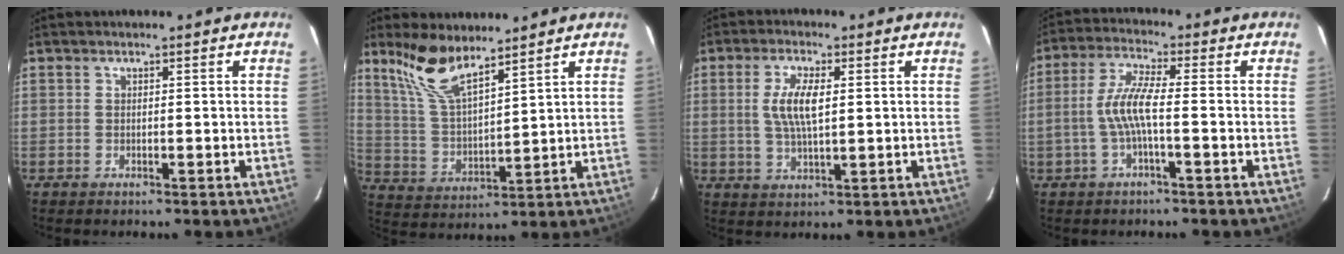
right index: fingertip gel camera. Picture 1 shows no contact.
{"total": 10.3, "force": [7.9, 2.5, 6.2], "torque": [-0.126, 0.005, 0.168]}
{"total": 6.9, "force": [1.2, 2.3, 6.4], "torque": [-0.127, 0.002, 0.025]}
{"total": 6.7, "force": [-1.6, 0.8, 6.4], "torque": [-0.142, 0.007, -0.029]}